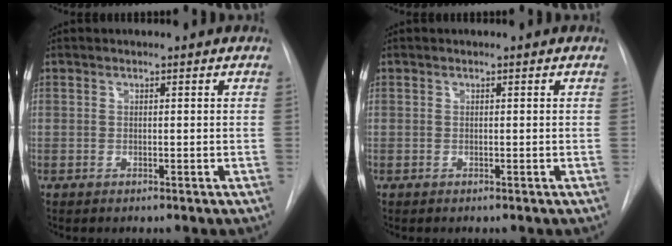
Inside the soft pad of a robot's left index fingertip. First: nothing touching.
{"total": 0.0}